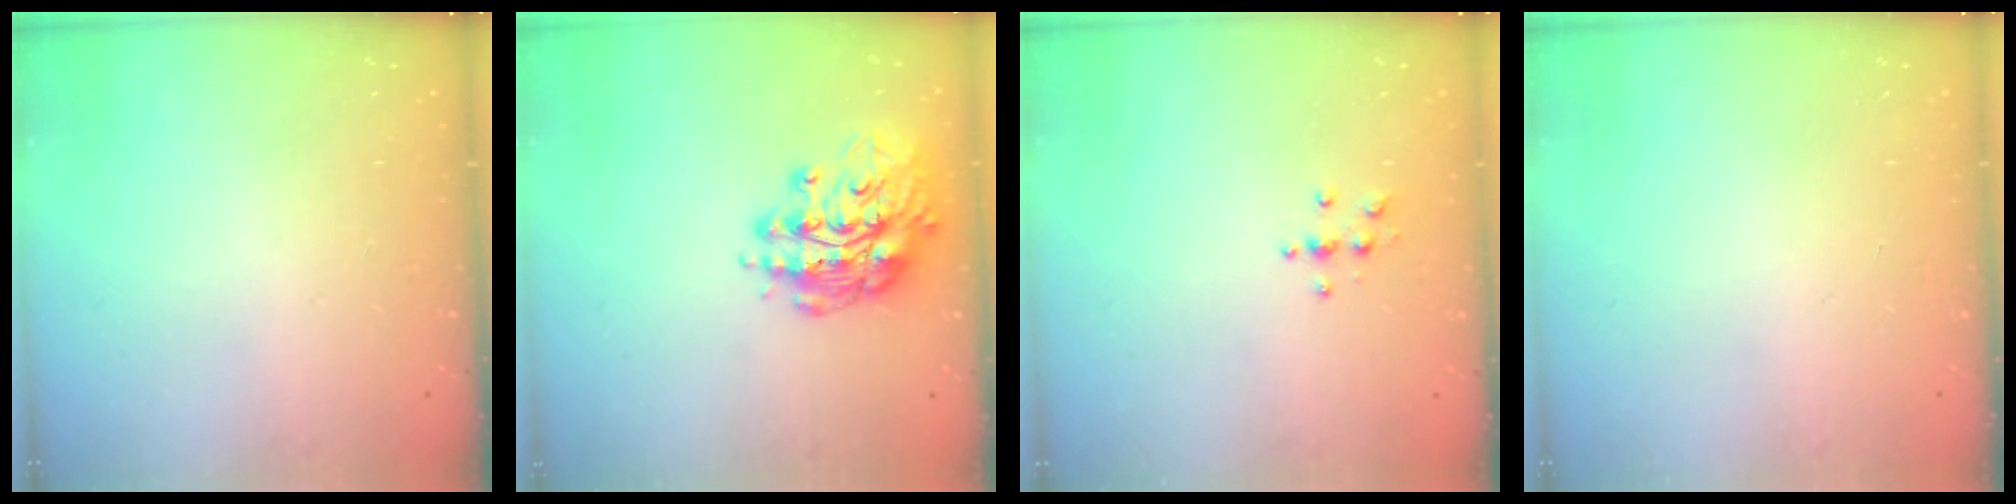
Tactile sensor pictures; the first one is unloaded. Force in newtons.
{"total": 15.2, "press": 15.2, "slide": 0.8}
{"total": 3.8, "press": 3.7, "slide": 0.5}
{"total": 0.0}